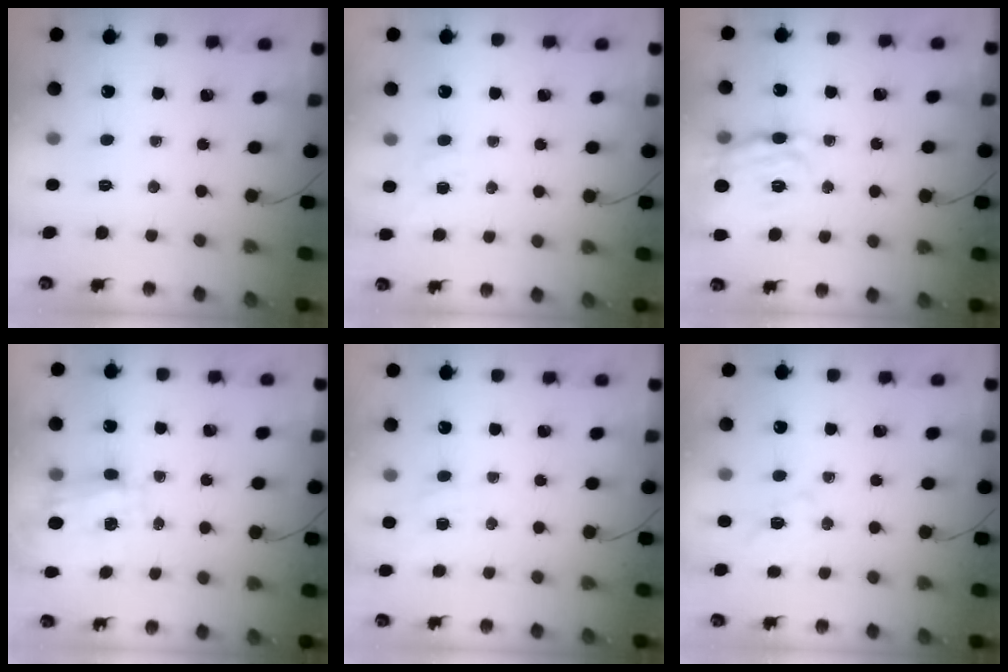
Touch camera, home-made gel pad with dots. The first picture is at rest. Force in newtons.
{"total": 2.9, "press": 2.5, "slide": 1.5}
{"total": 12.4, "press": 12.0, "slide": 3.0}
{"total": 3.4, "press": 3.2, "slide": 1.1}
{"total": 4.1, "press": 3.7, "slide": 1.7}
{"total": 2.4, "press": 1.9, "slide": 1.5}